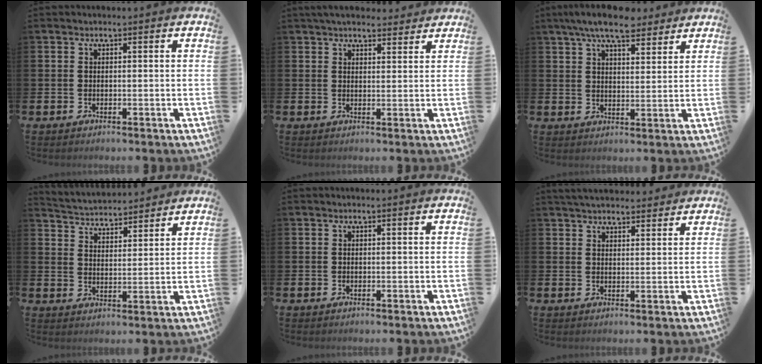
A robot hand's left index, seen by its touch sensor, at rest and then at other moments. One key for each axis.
{"total": 3.9, "fx": 3.7, "fy": 1.1, "fz": 0.7, "tx": -0.021, "ty": -0.010, "tz": 0.069}
{"total": 7.9, "fx": 6.9, "fy": 2.0, "fz": 3.4, "tx": -0.066, "ty": -0.022, "tz": 0.122}
{"total": 4.4, "fx": 4.3, "fy": 0.7, "fz": -0.3, "tx": -0.017, "ty": -0.030, "tz": 0.076}
{"total": 0.0}
{"total": 3.8, "fx": 3.7, "fy": 0.7, "fz": 0.5, "tx": -0.015, "ty": -0.013, "tz": 0.068}